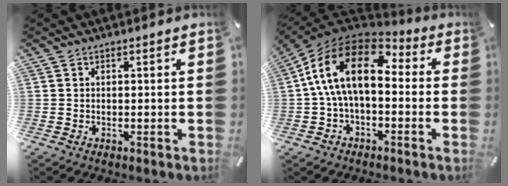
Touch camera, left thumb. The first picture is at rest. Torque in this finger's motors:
{"motor_torque": [0.83, 1.10, 1.67, -1.09, 0.82]}